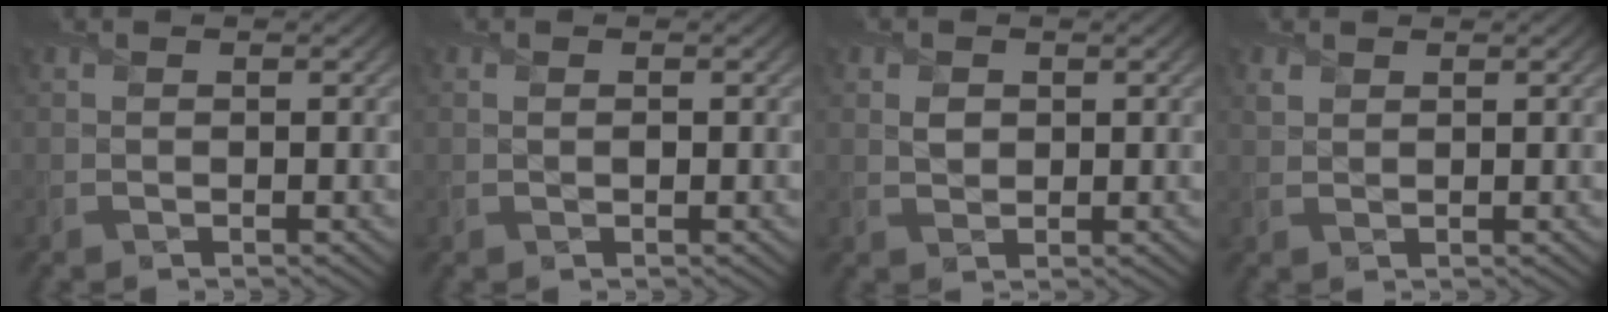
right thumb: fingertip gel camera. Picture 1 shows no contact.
{"total": 0.0}
{"total": 1.4, "force": [0.3, 1.2, 0.5], "torque": [-0.009, -0.004, 0.009]}
{"total": 0.8, "force": [0.7, 0.5, -0.1], "torque": [-0.001, -0.004, 0.020]}